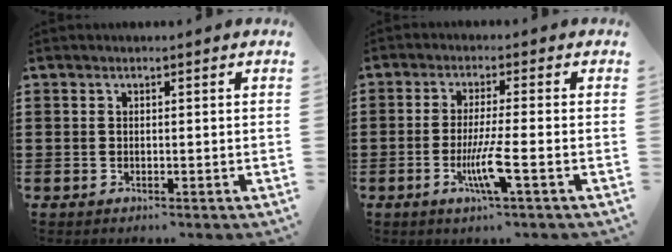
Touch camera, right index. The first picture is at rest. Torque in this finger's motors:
{"motor_torque": [2.14, 0.00, 0.21, 0.07]}